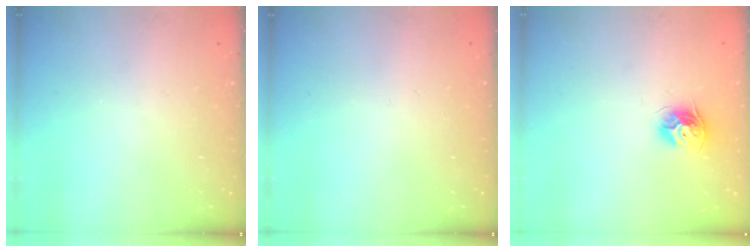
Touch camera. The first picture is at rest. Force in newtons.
{"total": 0.0}
{"total": 9.5, "press": 9.5, "slide": 0.3}